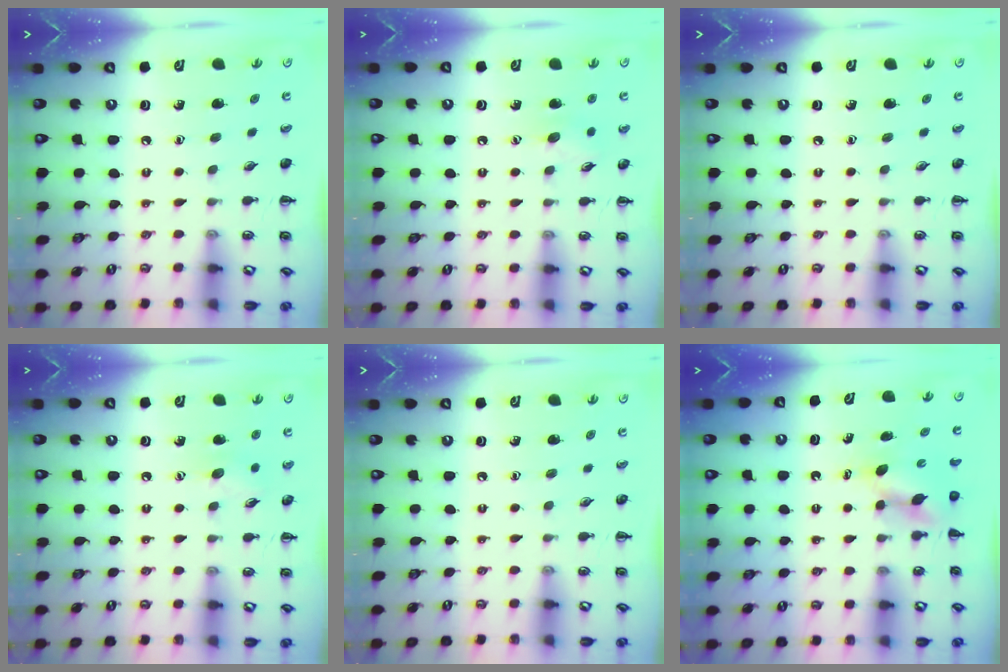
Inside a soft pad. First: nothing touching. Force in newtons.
{"total": 5.8, "press": 5.8, "slide": 0.8}
{"total": 0.0}
{"total": 5.8, "press": 5.8, "slide": 0.8}
{"total": 0.0}
{"total": 4.2, "press": 4.2, "slide": 0.5}